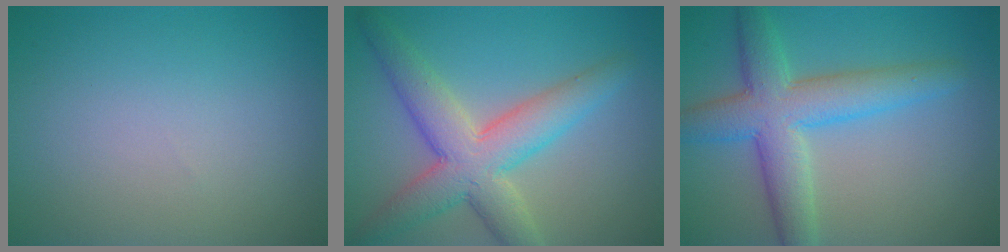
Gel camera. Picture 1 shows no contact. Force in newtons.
{"total": 6.9, "press": 6.9, "slide": 0.2}
{"total": 6.6, "press": 6.6, "slide": 0.2}